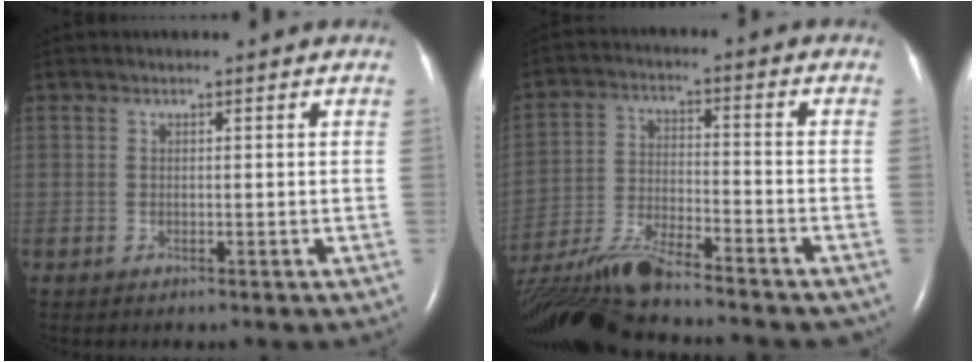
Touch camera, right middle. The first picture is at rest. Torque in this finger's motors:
{"motor_torque": [1.04, -1.10, 0.13, 0.10]}